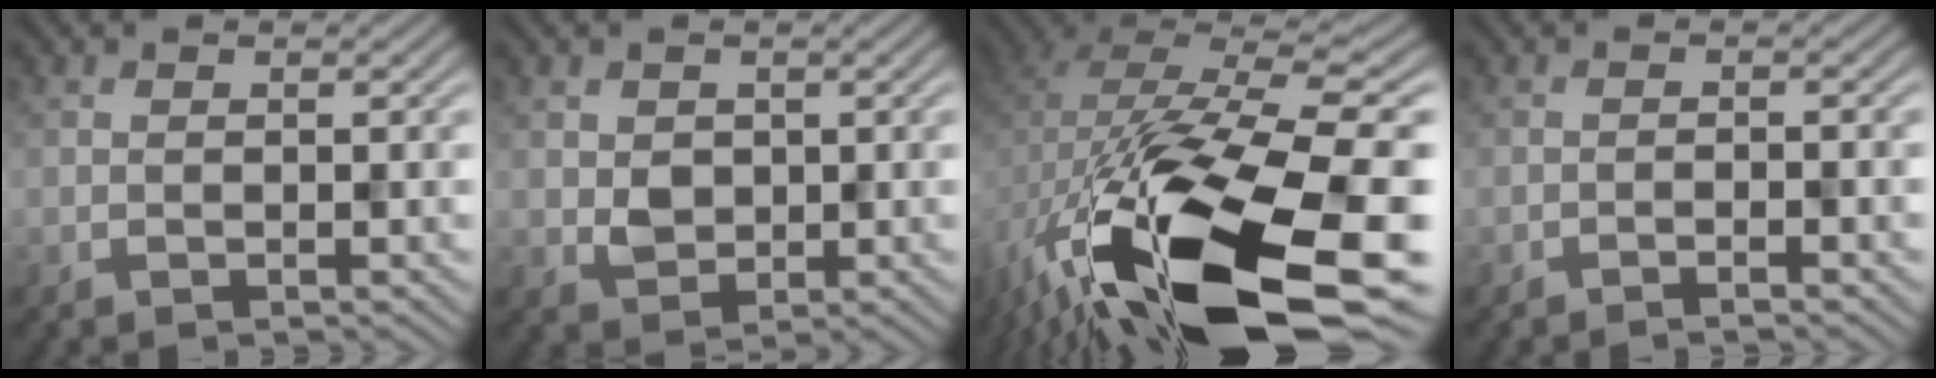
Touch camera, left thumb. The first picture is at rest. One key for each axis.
{"total": 2.0, "fx": 0.9, "fy": 1.8, "fz": -0.3, "tx": -0.006, "ty": -0.006, "tz": 0.022}
{"total": 18.7, "fx": -8.9, "fy": 8.5, "fz": 14.1, "tx": -0.307, "ty": -0.053, "tz": -0.116}
{"total": 2.0, "fx": -1.7, "fy": -0.1, "fz": 1.0, "tx": -0.016, "ty": 0.011, "tz": -0.031}